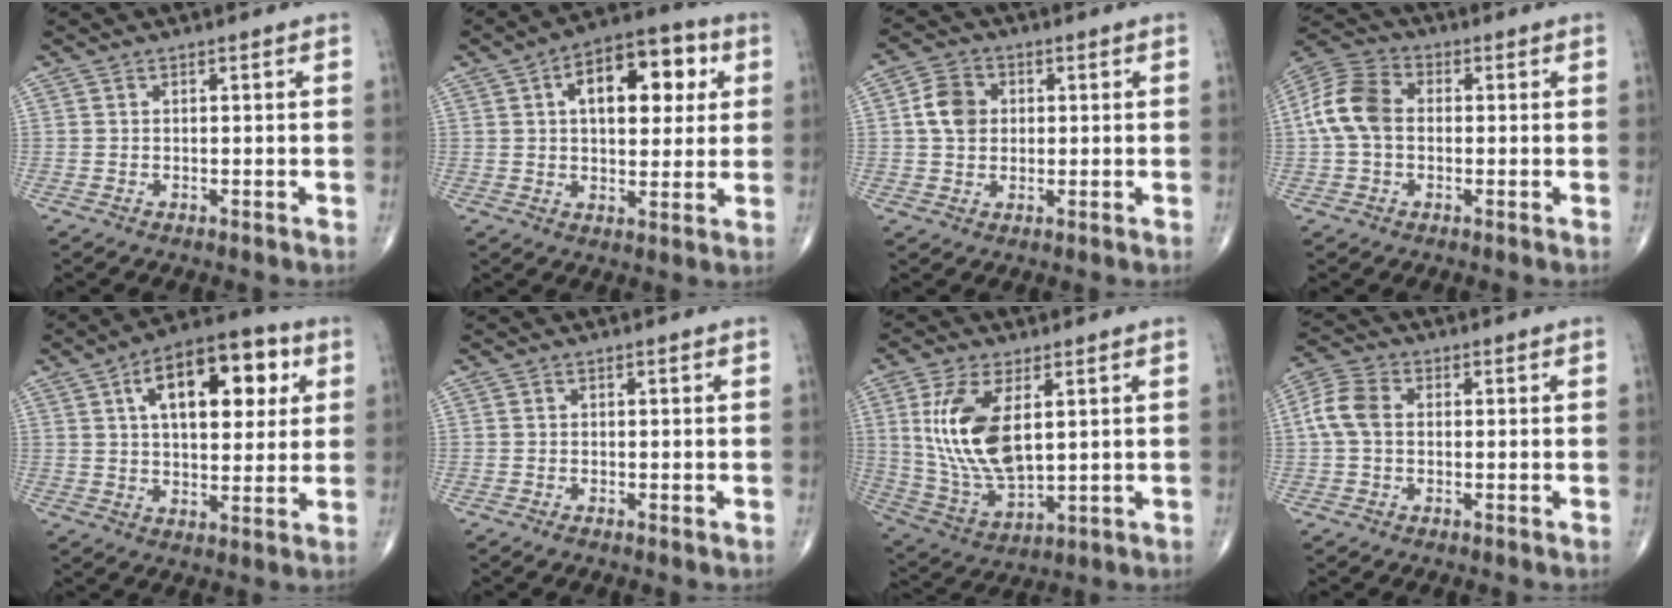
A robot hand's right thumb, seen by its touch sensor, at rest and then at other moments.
{"total": 15.2, "force": [4.3, 8.2, 12.1], "torque": [-0.143, 0.011, 0.060]}
{"total": 6.4, "force": [0.9, 5.1, 3.8], "torque": [-0.059, 0.005, 0.012]}
{"total": 10.1, "force": [0.2, 7.0, 7.2], "torque": [-0.150, 0.029, -0.007]}
{"total": 17.5, "force": [5.8, 8.9, 13.9], "torque": [-0.174, 0.005, 0.083]}
{"total": 0.5, "force": [-0.2, 0.1, 0.5], "torque": [-0.010, -0.003, -0.005]}
{"total": 15.4, "force": [3.6, 7.4, 13.0], "torque": [-0.264, -0.020, 0.084]}
{"total": 6.3, "force": [0.4, 4.3, 4.6], "torque": [-0.105, 0.020, 0.002]}